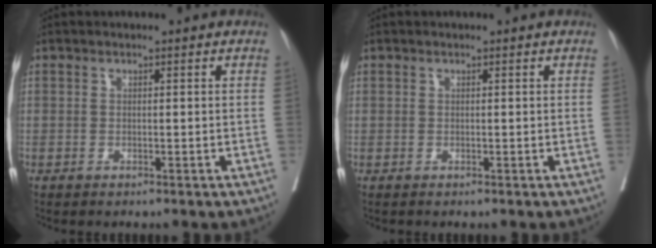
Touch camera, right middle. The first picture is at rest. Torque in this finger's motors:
{"motor_torque": [-1.09, 0.38, -0.35, -0.09]}